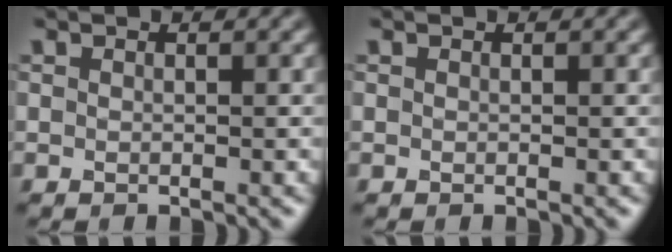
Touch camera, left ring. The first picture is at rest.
{"total": 0.0}